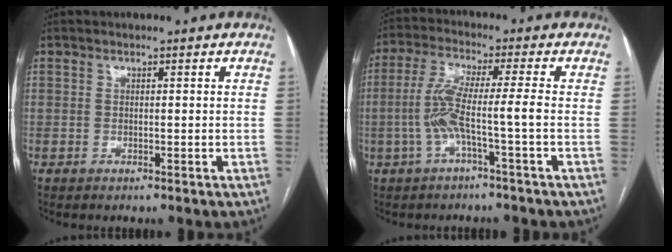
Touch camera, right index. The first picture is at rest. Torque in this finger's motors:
{"motor_torque": [1.25, -0.23, 0.63, 0.16]}